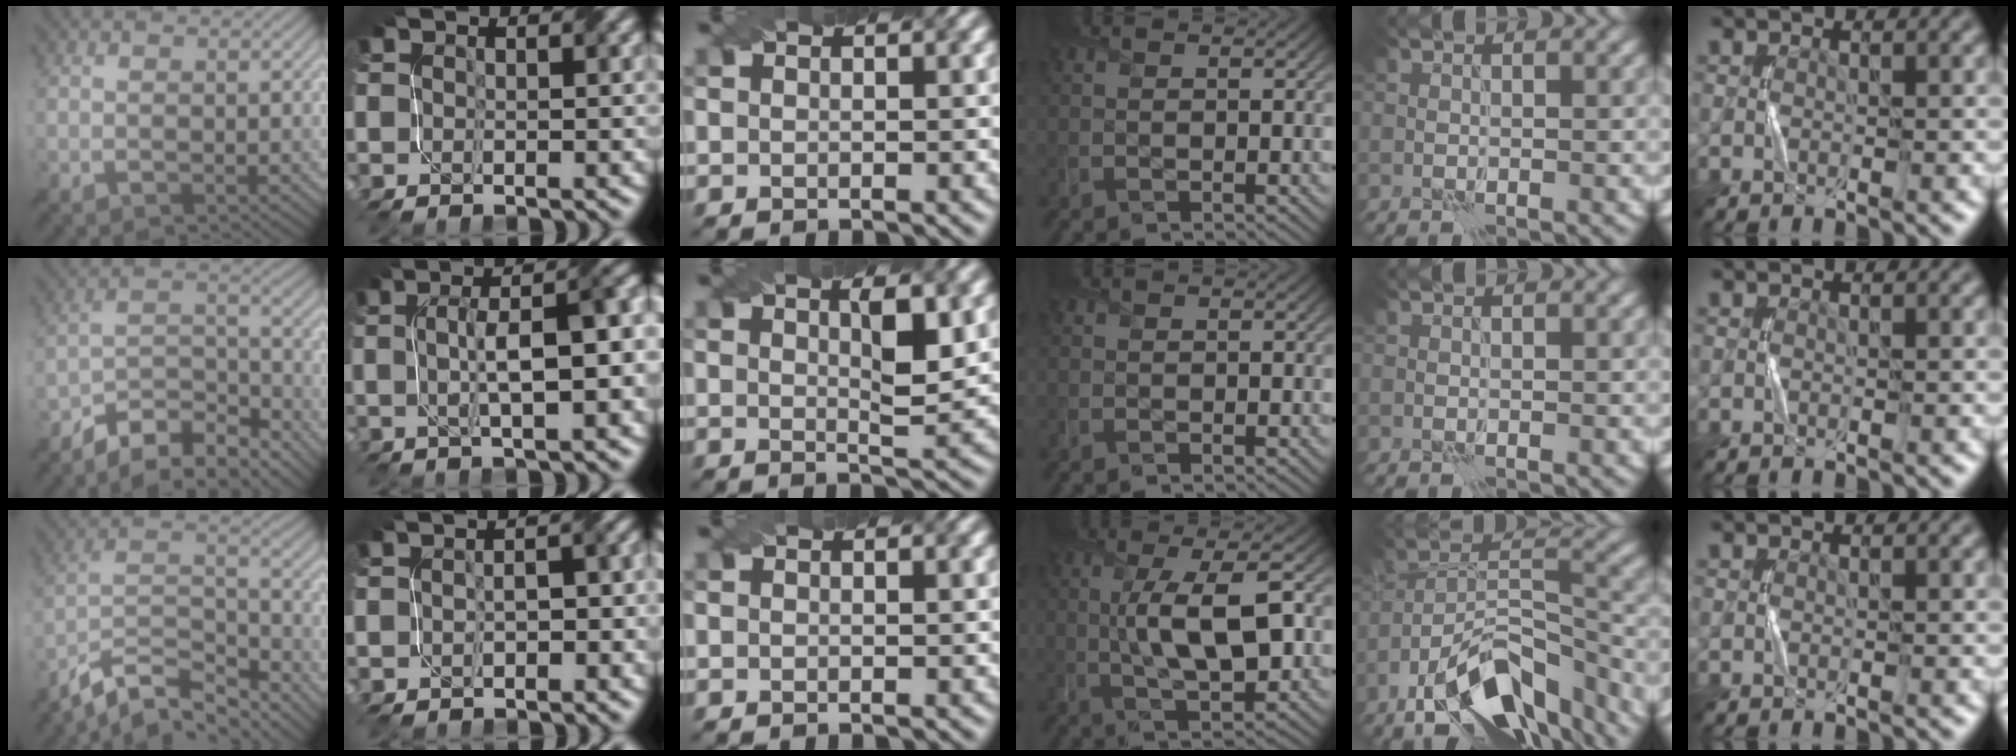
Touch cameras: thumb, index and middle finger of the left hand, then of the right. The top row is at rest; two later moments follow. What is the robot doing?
{"motion": "twist", "object": "screw"}